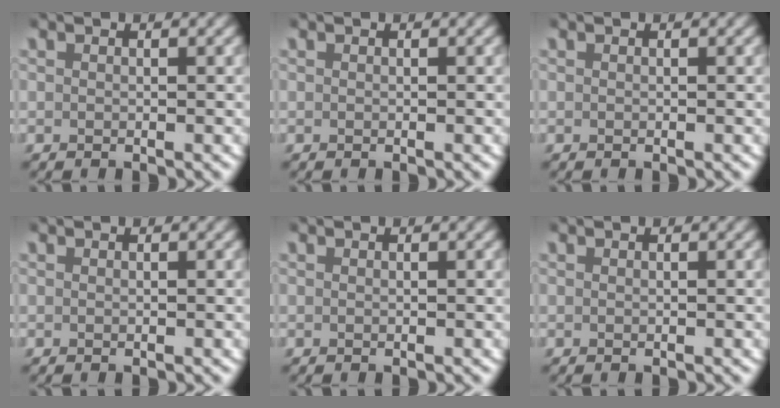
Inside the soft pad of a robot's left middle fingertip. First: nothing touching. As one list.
[{"total": 0.0}, {"total": 0.0}, {"total": 0.0}, {"total": 0.0}, {"total": 0.0}]